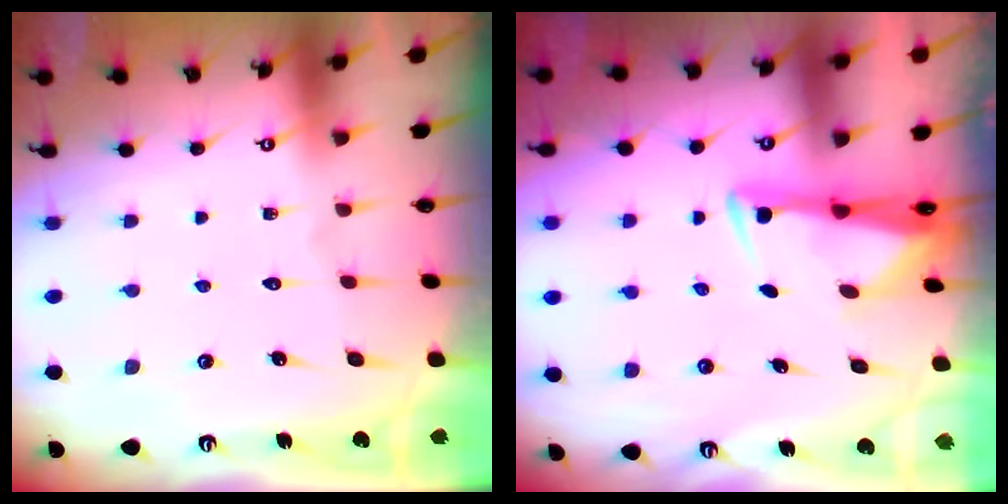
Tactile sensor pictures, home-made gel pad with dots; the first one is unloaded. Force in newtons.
{"total": 2.9, "press": 2.8, "slide": 0.9}